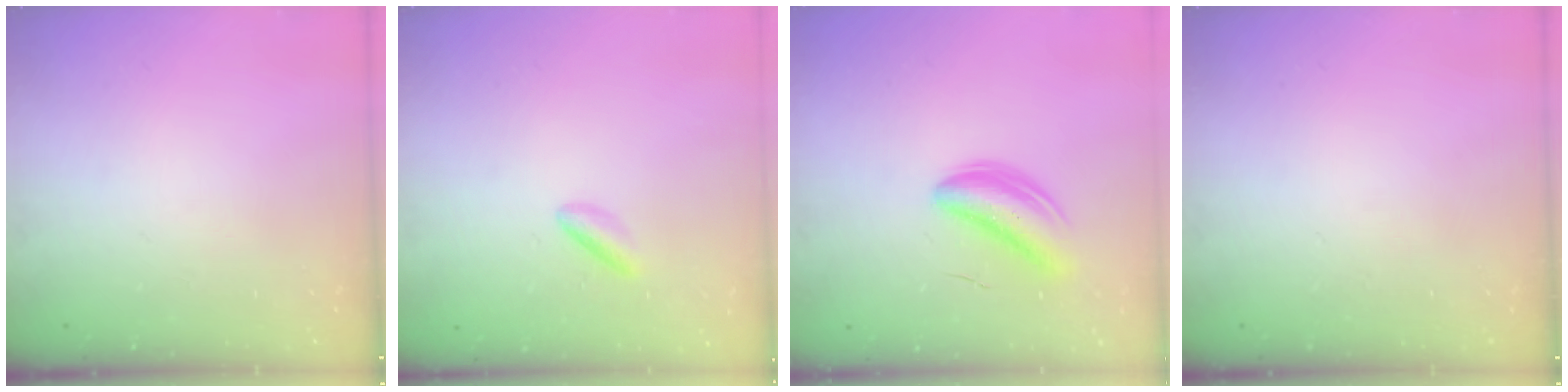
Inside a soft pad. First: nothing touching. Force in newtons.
{"total": 2.1, "press": 2.0, "slide": 0.8}
{"total": 5.7, "press": 5.5, "slide": 1.7}
{"total": 0.0}